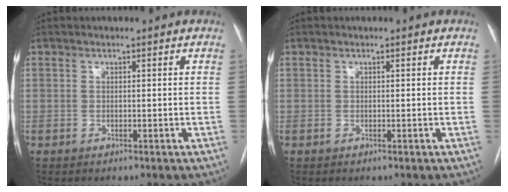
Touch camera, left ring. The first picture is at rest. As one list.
[{"total": 0.0}]